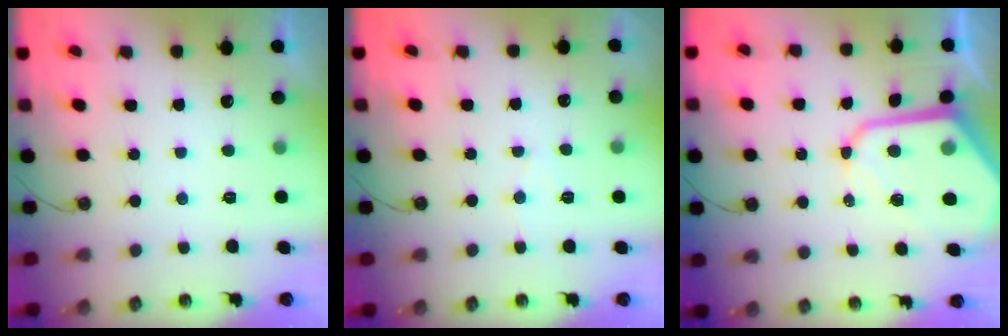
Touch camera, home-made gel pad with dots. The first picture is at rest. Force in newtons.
{"total": 5.0, "press": 5.0, "slide": 0.3}
{"total": 13.8, "press": 13.7, "slide": 1.2}